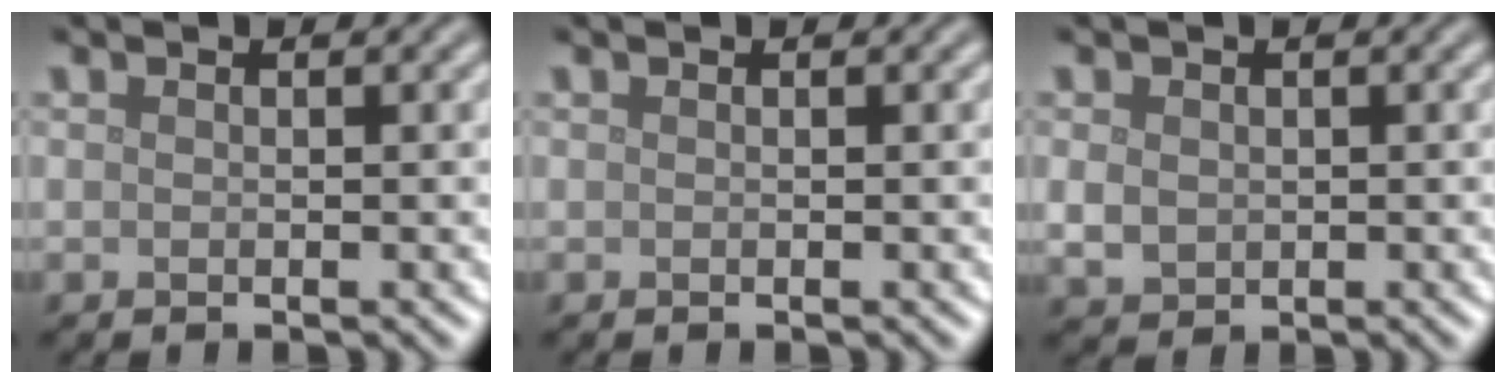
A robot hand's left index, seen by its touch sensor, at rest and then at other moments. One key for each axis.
{"total": 0.0}
{"total": 1.9, "fx": 0.1, "fy": 1.6, "fz": 1.0, "tx": -0.021, "ty": -0.004, "tz": 0.003}